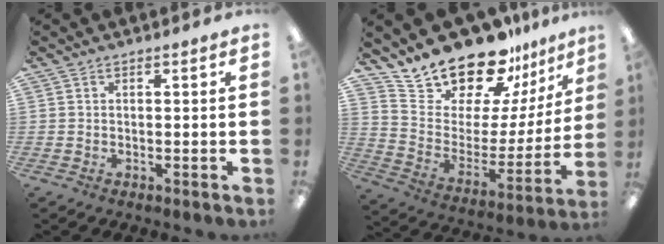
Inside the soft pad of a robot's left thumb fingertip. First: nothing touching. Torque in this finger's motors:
{"motor_torque": [0.31, 0.30, 1.42, -1.35, 0.07]}